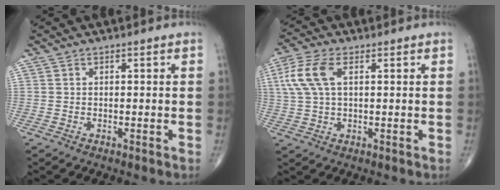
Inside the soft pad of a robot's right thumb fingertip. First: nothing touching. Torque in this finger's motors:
{"motor_torque": [-0.65, 0.89, 0.26, -0.19, 0.27]}